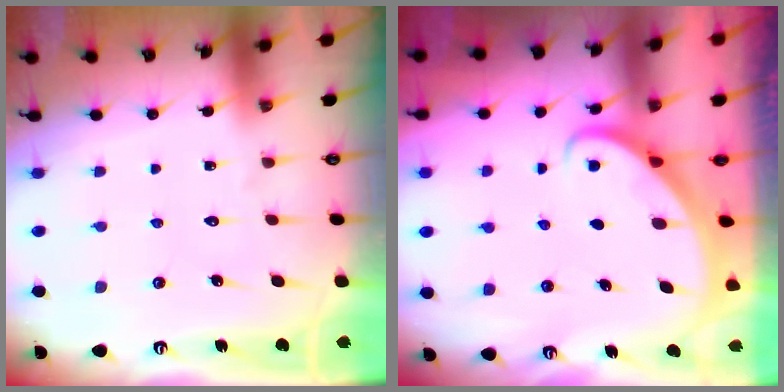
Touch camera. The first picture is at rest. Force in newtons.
{"total": 2.8, "press": 2.8, "slide": 0.2}